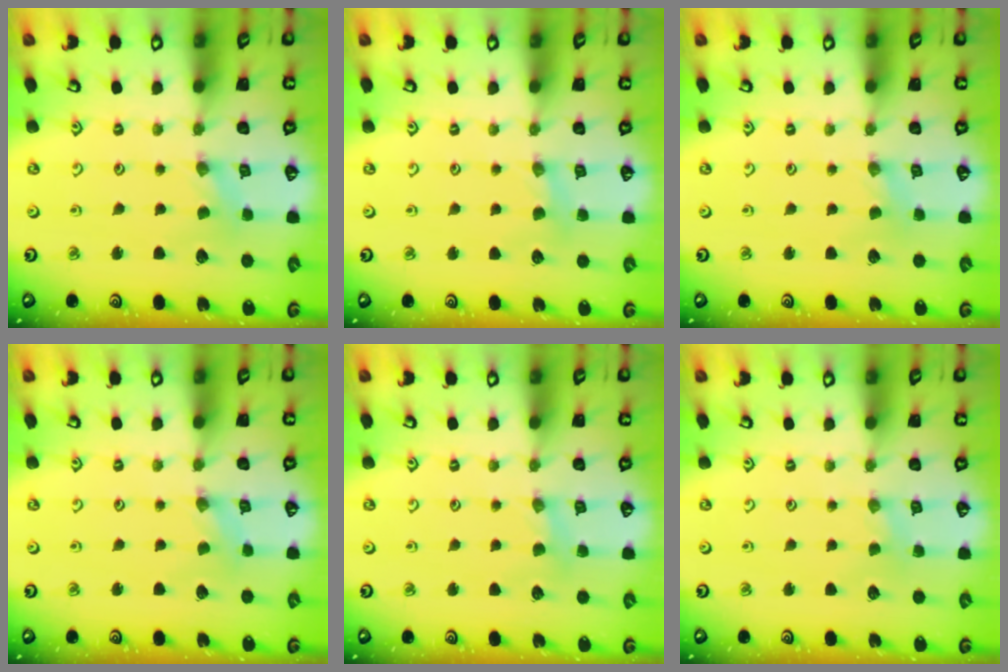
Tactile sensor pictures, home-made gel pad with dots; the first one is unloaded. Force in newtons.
{"total": 3.0, "press": 2.9, "slide": 0.4}
{"total": 0.7, "press": 0.7, "slide": 0.2}
{"total": 0.0}
{"total": 3.0, "press": 2.9, "slide": 0.4}
{"total": 1.5, "press": 1.5, "slide": 0.3}